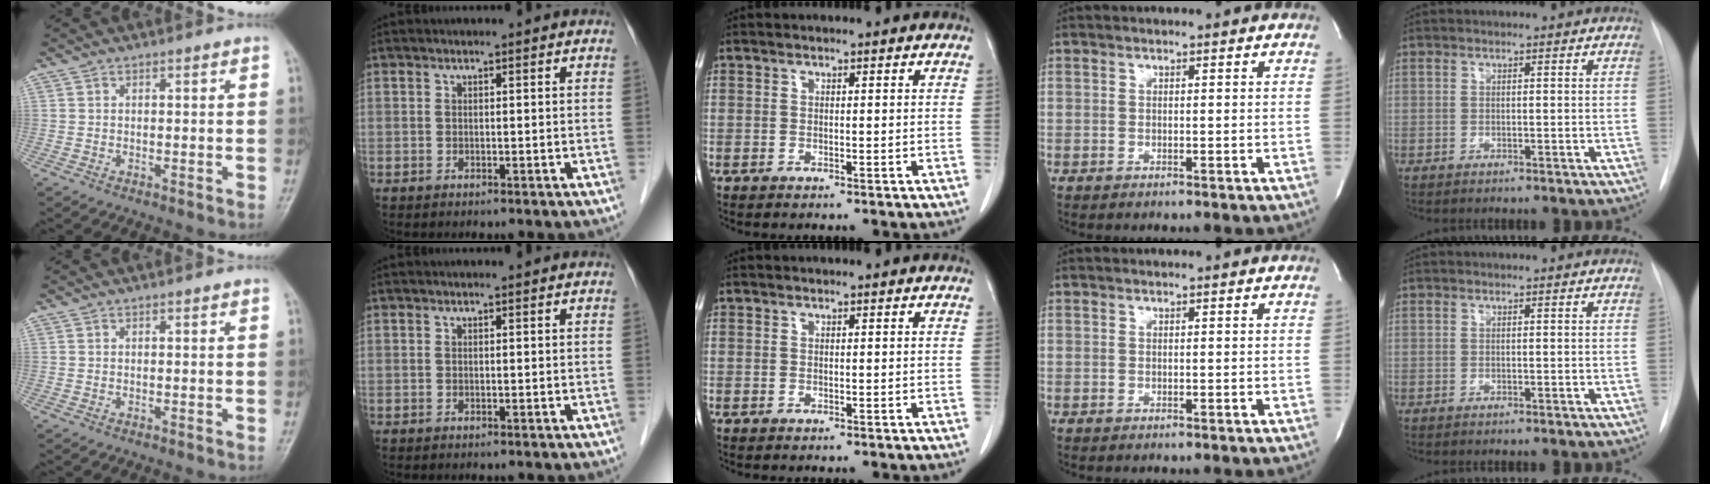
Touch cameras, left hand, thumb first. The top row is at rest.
{}